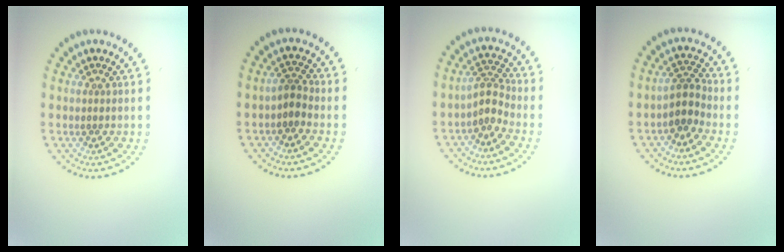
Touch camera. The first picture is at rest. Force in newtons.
{"total": 1.6, "press": 1.3, "slide": 1.0}
{"total": 2.3, "press": 1.5, "slide": 1.6}
{"total": 2.5, "press": 2.0, "slide": 1.4}